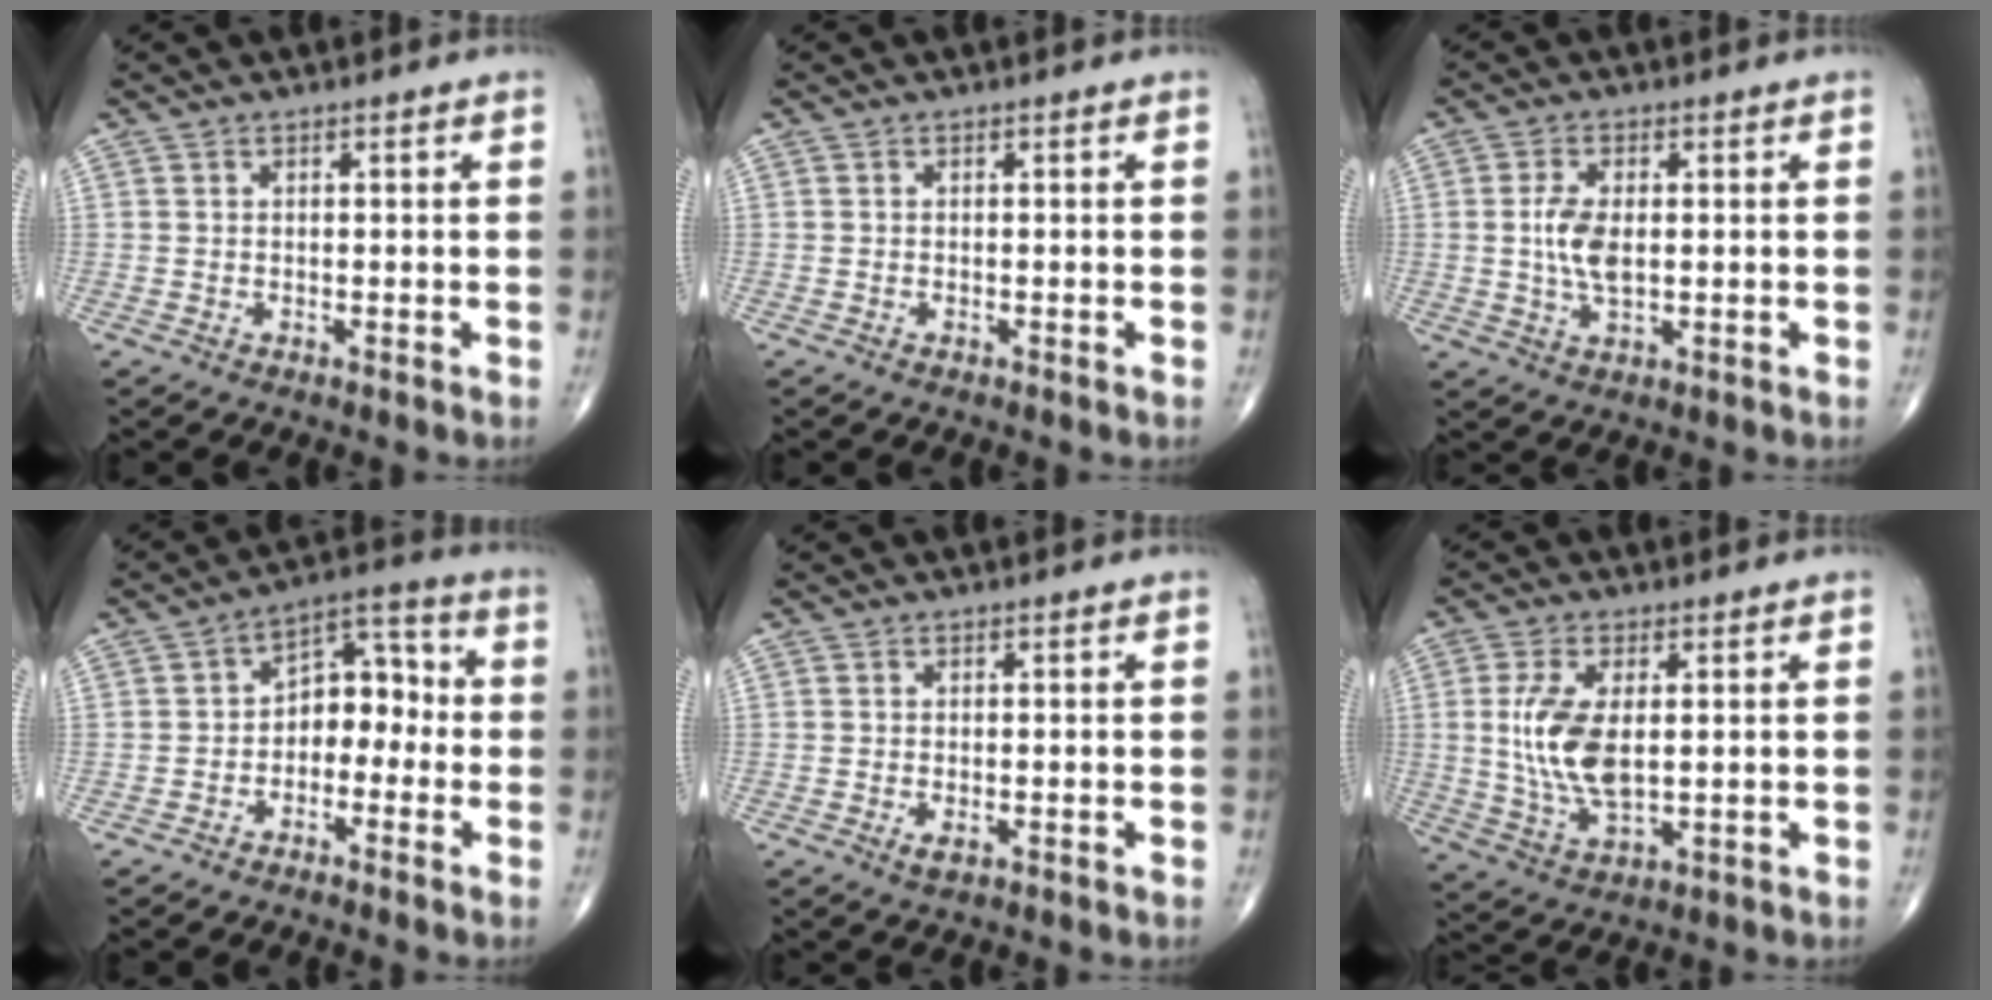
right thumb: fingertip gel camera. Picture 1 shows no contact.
{"total": 0.0}
{"total": 5.8, "force": [0.2, 2.8, 5.1], "torque": [-0.107, -0.005, 0.003]}
{"total": 8.4, "force": [-1.7, 5.7, 5.9], "torque": [-0.053, 0.046, -0.045]}
{"total": 1.5, "force": [-0.5, 0.6, 1.2], "torque": [-0.024, -0.004, -0.009]}
{"total": 10.6, "force": [1.0, 4.9, 9.3], "torque": [-0.194, -0.014, 0.027]}